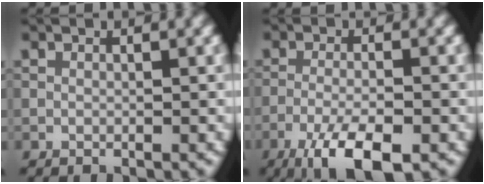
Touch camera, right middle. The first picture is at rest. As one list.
[{"total": 7.0, "force": [-4.3, 1.8, 5.2], "torque": [-0.098, -0.009, -0.080]}]